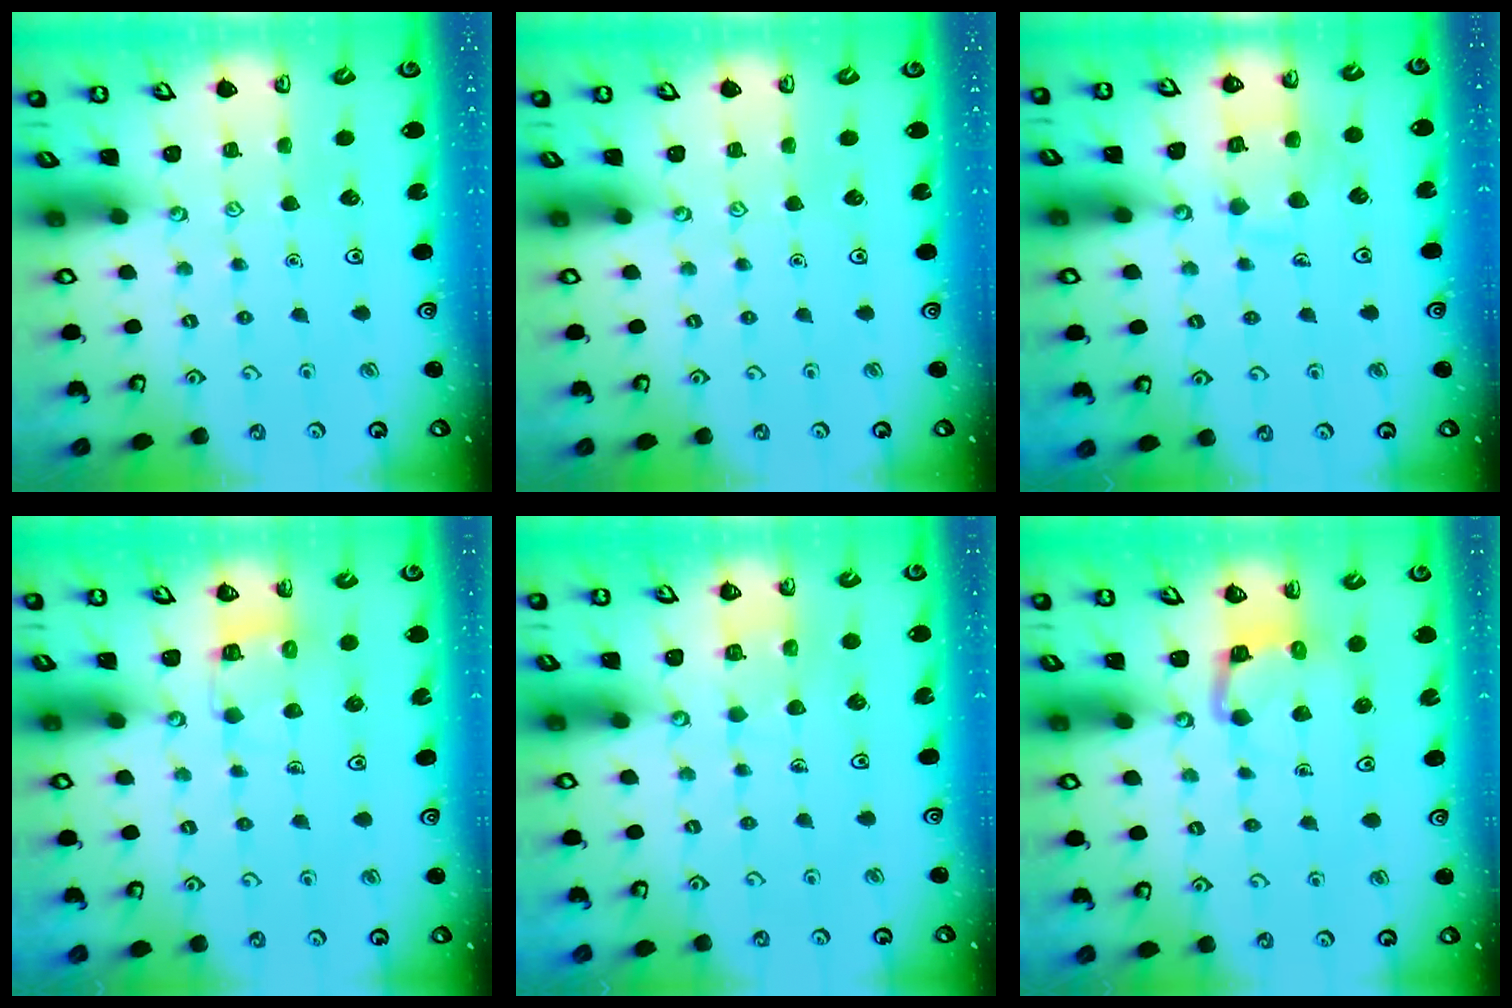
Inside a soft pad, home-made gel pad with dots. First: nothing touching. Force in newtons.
{"total": 0.0}
{"total": 9.7, "press": 9.6, "slide": 0.8}
{"total": 5.6, "press": 5.6, "slide": 0.4}
{"total": 4.3, "press": 4.3, "slide": 0.3}
{"total": 4.2, "press": 4.2, "slide": 0.2}